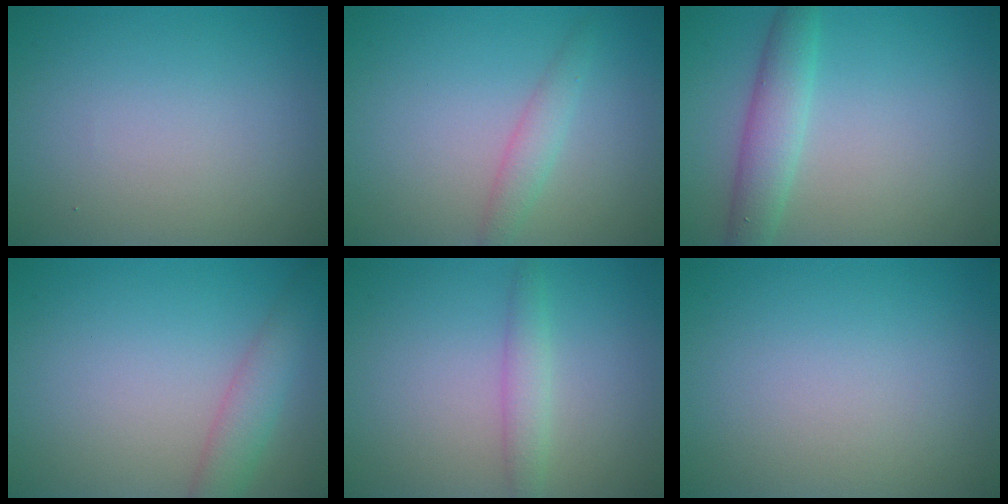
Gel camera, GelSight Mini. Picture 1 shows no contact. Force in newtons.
{"total": 1.8, "press": 1.8, "slide": 0.1}
{"total": 3.5, "press": 3.5, "slide": 0.2}
{"total": 3.0, "press": 3.0, "slide": 0.1}
{"total": 1.9, "press": 1.9, "slide": 0.1}
{"total": 0.0}